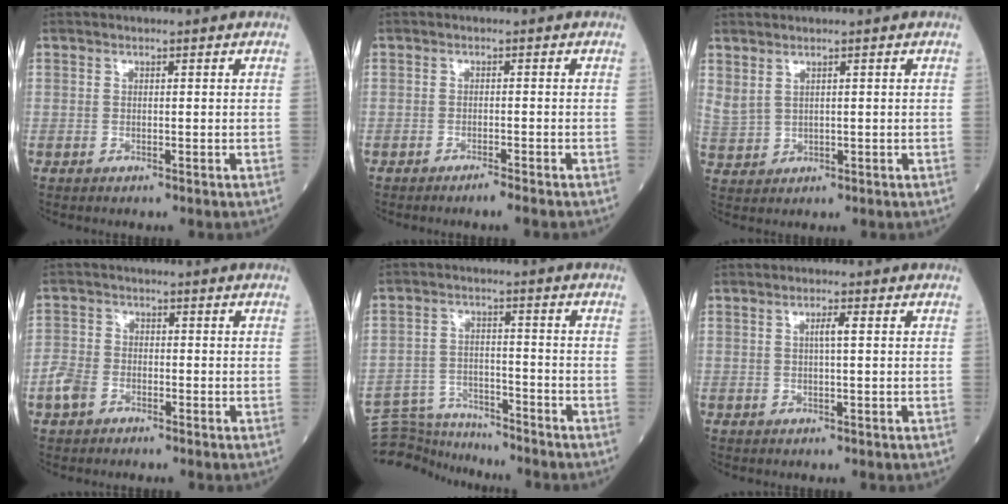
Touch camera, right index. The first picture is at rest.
{"total": 1.9, "force": [-1.6, -0.4, 1.1], "torque": [-0.021, -0.002, -0.023]}
{"total": 3.3, "force": [2.3, 1.4, 2.0], "torque": [-0.051, -0.002, 0.058]}
{"total": 3.7, "force": [-2.1, 2.4, 1.8], "torque": [-0.051, 0.003, -0.042]}
{"total": 8.2, "force": [-8.1, 1.0, -0.7], "torque": [0.000, 0.018, -0.144]}
{"total": 1.8, "force": [0.4, -0.1, 1.8], "torque": [-0.033, 0.003, 0.004]}